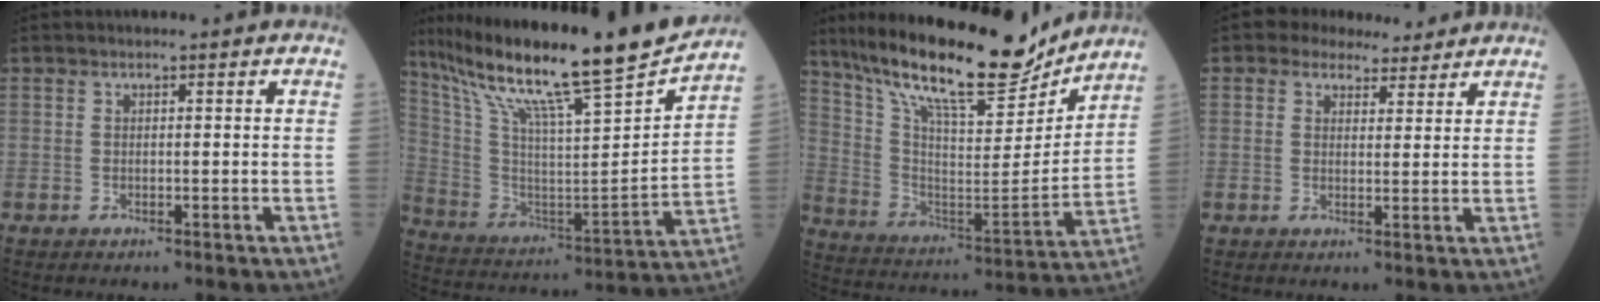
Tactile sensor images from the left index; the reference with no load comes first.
{"total": 25.2, "force": [20.6, 0.5, 14.6], "torque": [-0.263, -0.021, 0.339]}
{"total": 21.7, "force": [18.1, 4.5, 11.1], "torque": [-0.204, -0.010, 0.302]}
{"total": 5.8, "force": [4.9, 2.8, 1.2], "torque": [-0.014, 0.013, 0.066]}